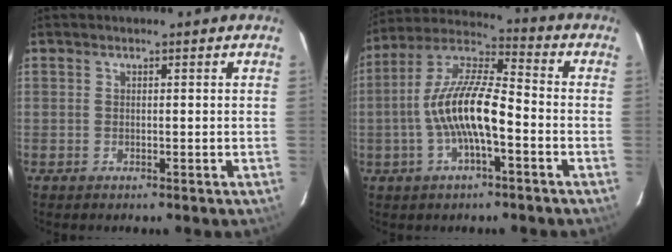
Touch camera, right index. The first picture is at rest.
{"total": 13.1, "force": [-3.3, 3.3, 12.2], "torque": [-0.243, 0.010, -0.065]}